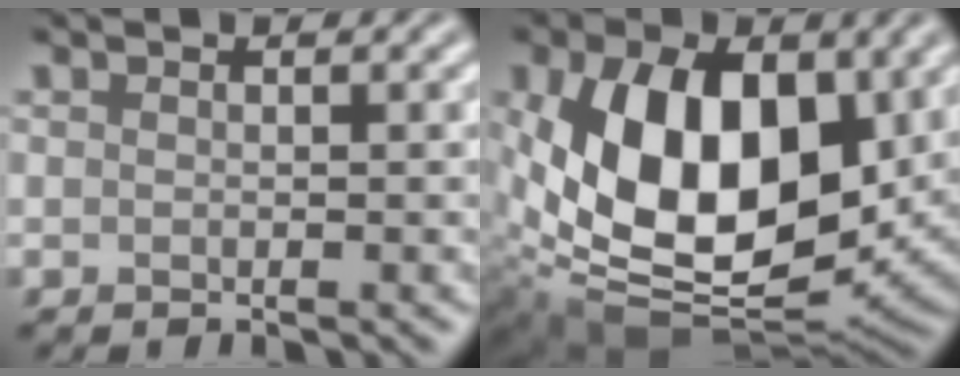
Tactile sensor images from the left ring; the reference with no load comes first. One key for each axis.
{"total": 14.3, "fx": 1.9, "fy": 8.7, "fz": 11.2, "tx": -0.203, "ty": -0.015, "tz": 0.037}